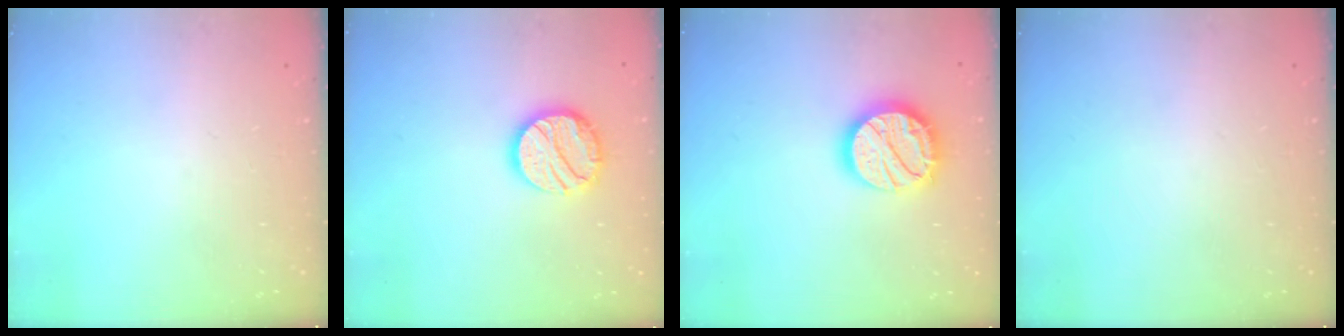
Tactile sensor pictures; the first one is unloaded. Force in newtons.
{"total": 14.8, "press": 14.7, "slide": 1.2}
{"total": 17.5, "press": 17.5, "slide": 1.2}
{"total": 0.0}